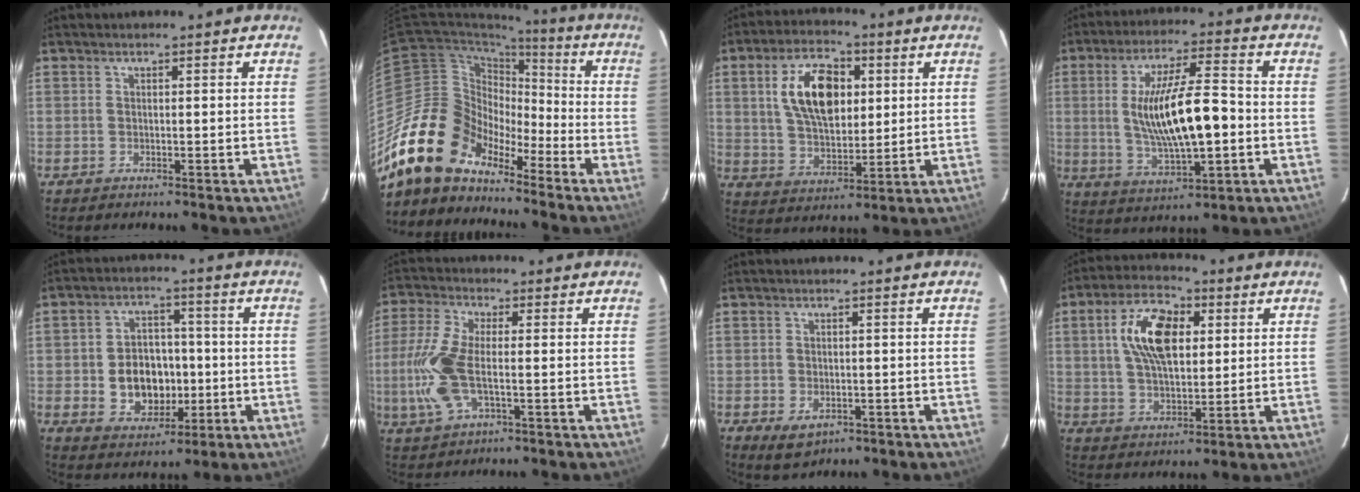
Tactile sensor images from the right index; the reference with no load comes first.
{"total": 15.6, "force": [-12.2, 8.3, 5.2], "torque": [-0.103, 0.021, -0.233]}
{"total": 13.6, "force": [3.6, 7.7, 10.7], "torque": [-0.195, 0.018, 0.072]}
{"total": 15.2, "force": [-1.0, 4.3, 14.6], "torque": [-0.270, -0.003, -0.005]}
{"total": 10.6, "force": [-1.6, 8.5, 6.1], "torque": [-0.133, 0.014, -0.008]}
{"total": 11.2, "force": [-1.9, 4.7, 10.1], "torque": [-0.228, -0.001, -0.040]}
{"total": 4.2, "force": [-1.7, 2.9, 2.5], "torque": [-0.047, -0.009, -0.019]}
{"total": 13.0, "force": [3.3, 6.8, 10.6], "torque": [-0.197, 0.023, 0.061]}